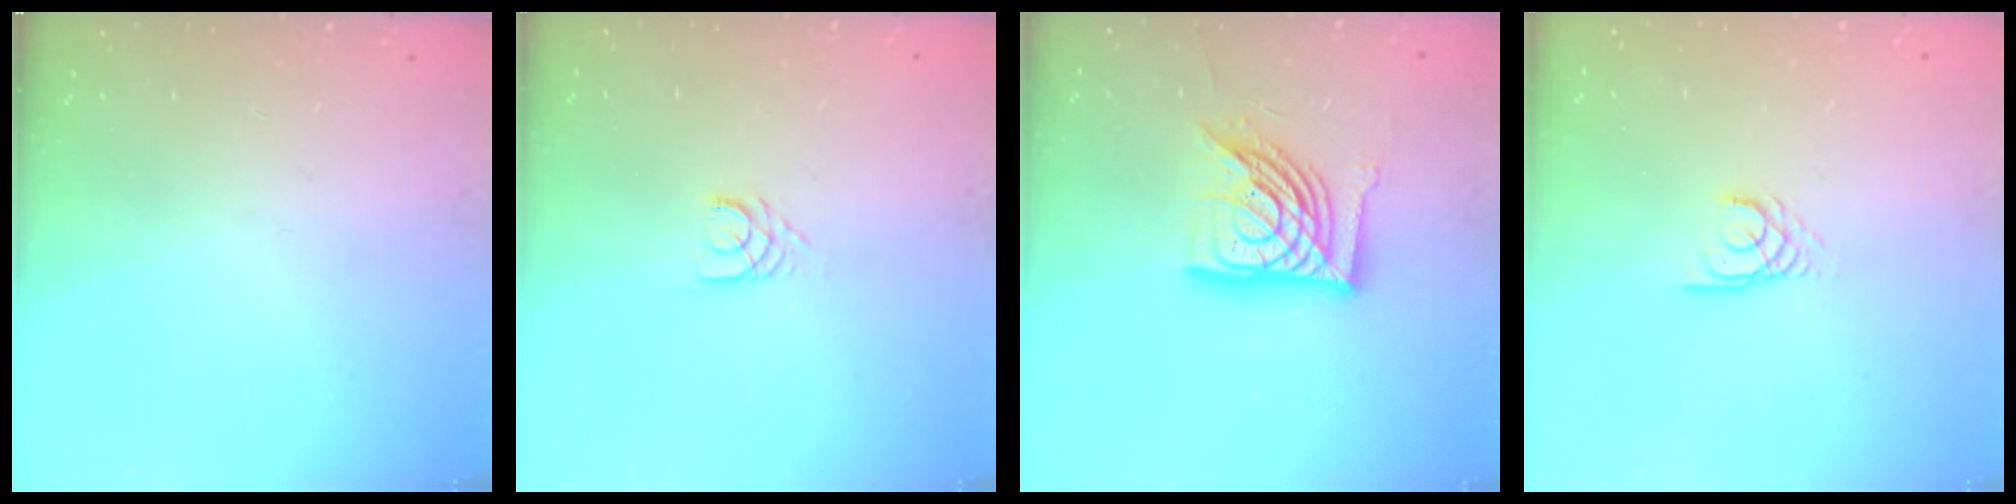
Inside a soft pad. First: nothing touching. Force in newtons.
{"total": 3.1, "press": 3.1, "slide": 0.4}
{"total": 16.7, "press": 16.6, "slide": 1.9}
{"total": 2.2, "press": 2.2, "slide": 0.2}